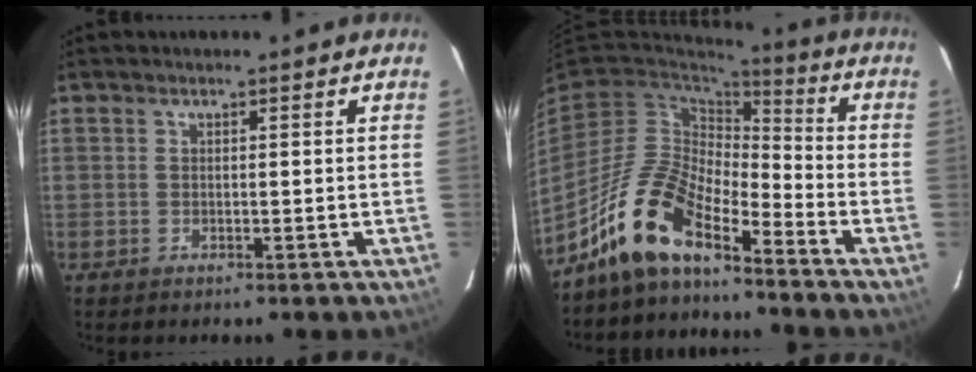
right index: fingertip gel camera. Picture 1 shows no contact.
{"total": 13.4, "force": [-10.6, 4.2, 7.1], "torque": [-0.142, 0.008, -0.211]}